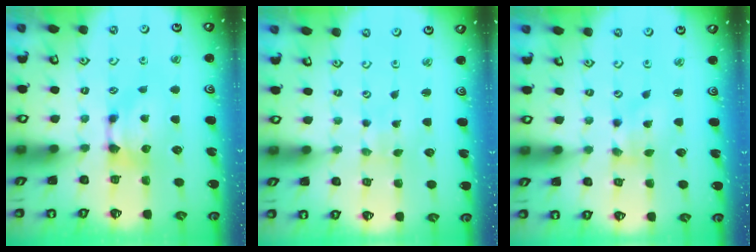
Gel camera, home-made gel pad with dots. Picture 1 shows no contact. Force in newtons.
{"total": 4.7, "press": 4.7, "slide": 0.2}
{"total": 2.1, "press": 1.8, "slide": 1.1}